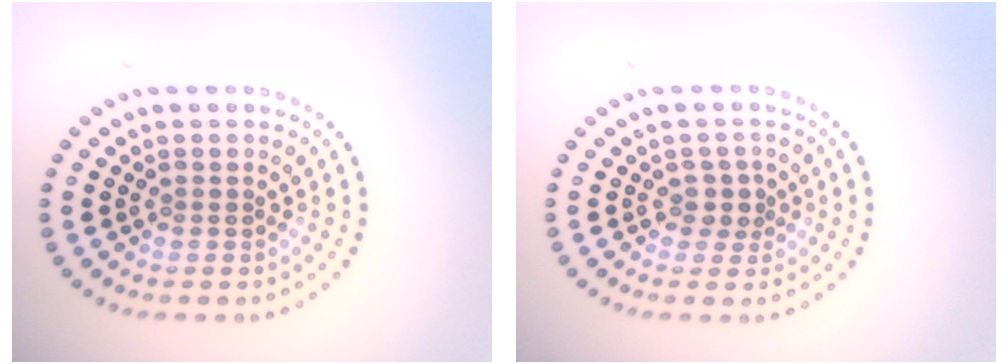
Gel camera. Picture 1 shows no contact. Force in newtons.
{"total": 1.7, "press": 1.4, "slide": 1.0}